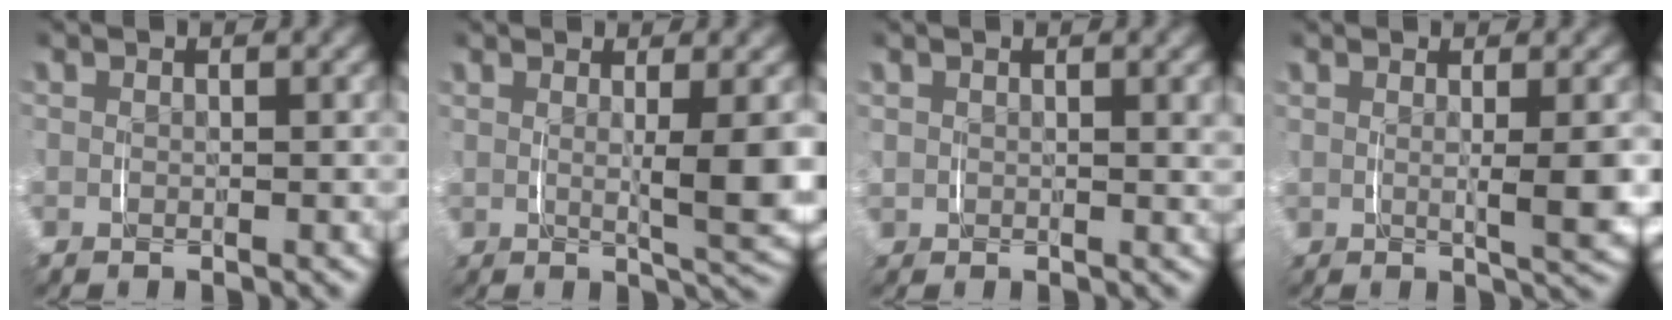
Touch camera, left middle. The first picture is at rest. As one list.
[{"total": 5.7, "force": [1.2, 1.7, 5.3], "torque": [-0.065, -0.002, 0.020]}, {"total": 1.6, "force": [0.7, 1.3, 0.7], "torque": [-0.012, 0.006, 0.010]}, {"total": 3.7, "force": [0.7, 1.0, 3.4], "torque": [-0.051, -0.002, 0.011]}]